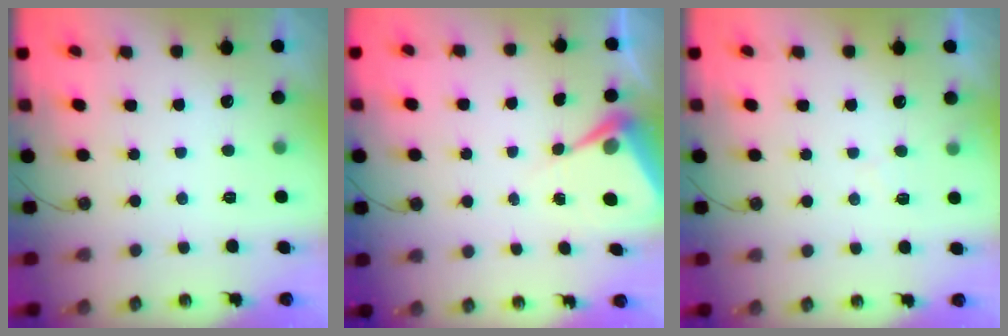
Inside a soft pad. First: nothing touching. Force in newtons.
{"total": 6.4, "press": 6.3, "slide": 0.5}
{"total": 5.7, "press": 5.7, "slide": 0.8}